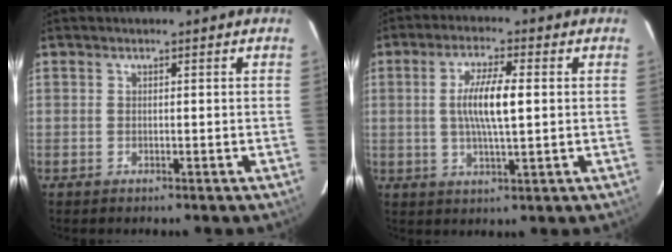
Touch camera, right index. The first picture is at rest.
{"total": 7.9, "force": [0.8, 1.4, 7.7], "torque": [-0.144, 0.002, 0.013]}